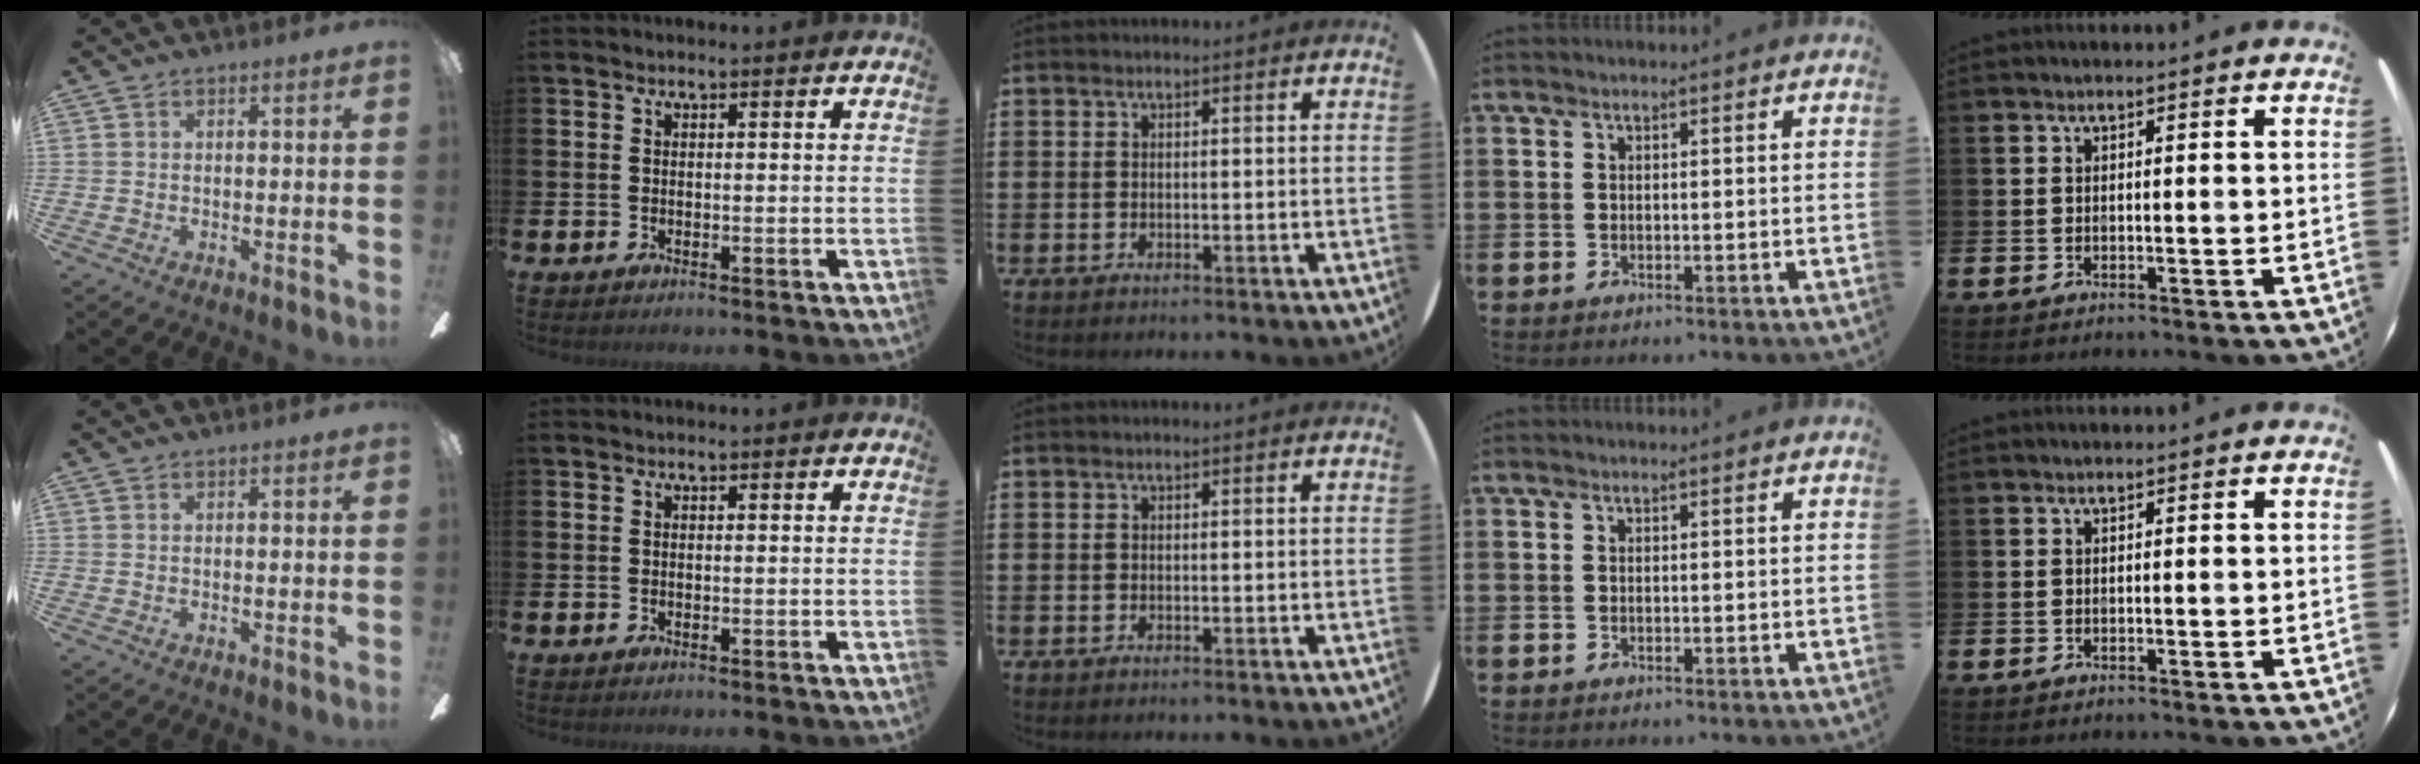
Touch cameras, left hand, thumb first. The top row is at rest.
{}